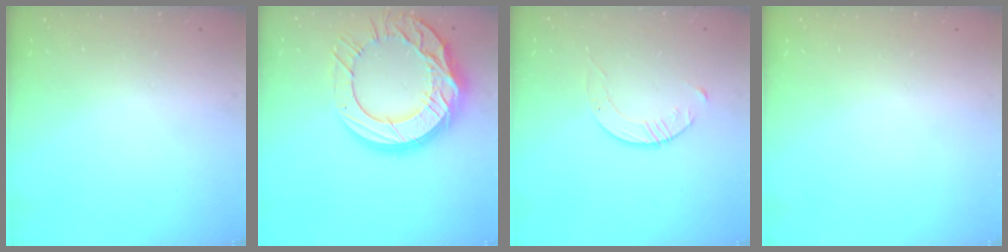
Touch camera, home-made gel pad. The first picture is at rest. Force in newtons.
{"total": 24.9, "press": 24.8, "slide": 2.4}
{"total": 3.1, "press": 3.1, "slide": 0.4}
{"total": 0.0}